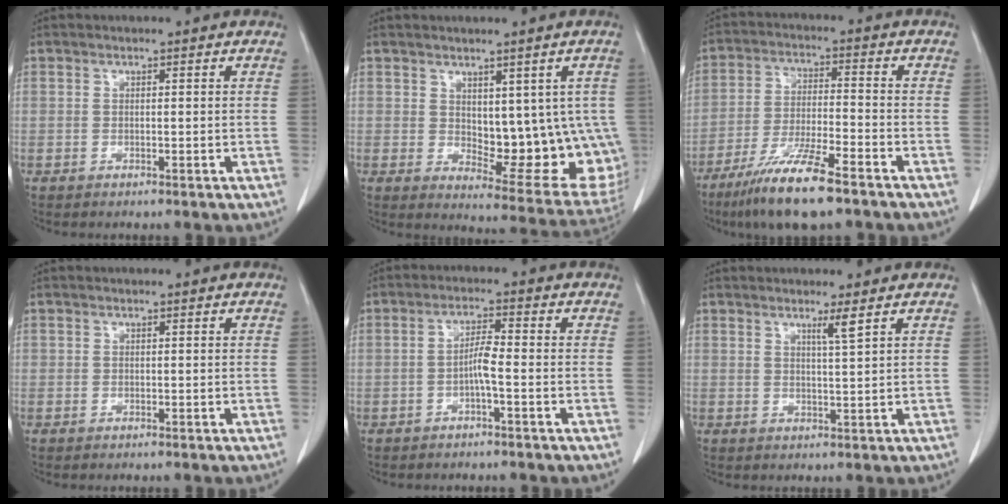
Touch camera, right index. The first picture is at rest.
{"total": 14.6, "force": [0.6, 6.9, 12.9], "torque": [-0.137, -0.007, 0.028]}
{"total": 11.8, "force": [-8.2, 1.2, 8.4], "torque": [-0.162, -0.030, -0.148]}
{"total": 0.0}
{"total": 3.3, "force": [-1.0, 0.2, 3.2], "torque": [-0.058, 0.004, -0.021]}
{"total": 2.2, "force": [1.4, -0.7, 1.6], "torque": [-0.031, -0.009, 0.027]}